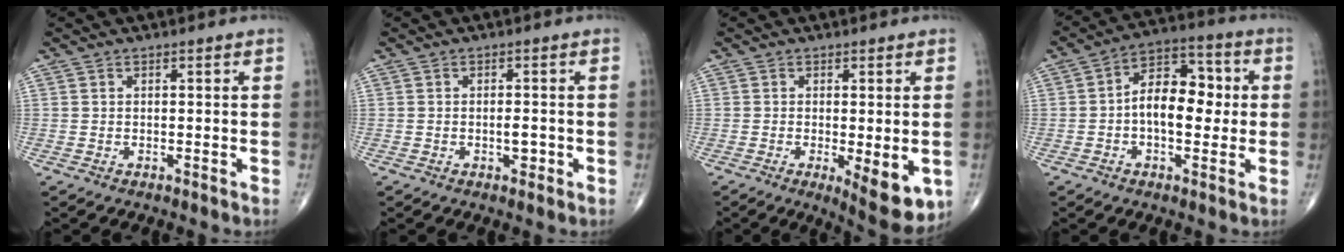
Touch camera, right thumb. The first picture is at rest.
{"total": 2.1, "force": [-0.6, 1.0, 1.7], "torque": [-0.022, 0.002, -0.009]}
{"total": 8.8, "force": [-2.4, 2.9, 8.0], "torque": [-0.104, -0.020, -0.029]}
{"total": 11.6, "force": [-0.2, 7.0, 9.3], "torque": [-0.119, 0.031, -0.011]}